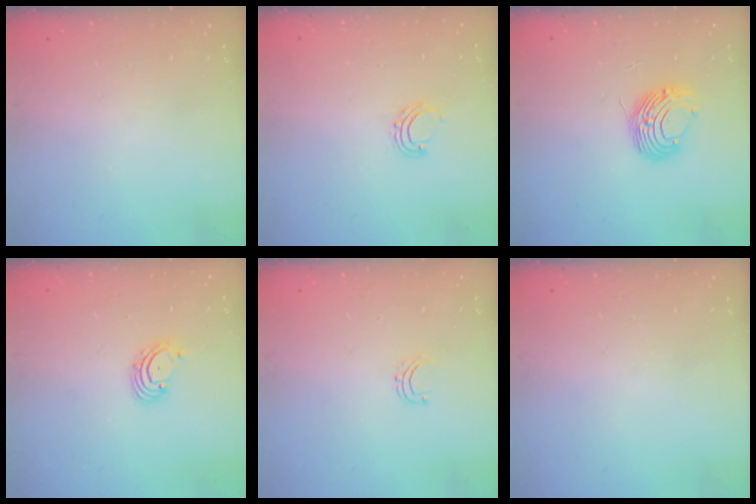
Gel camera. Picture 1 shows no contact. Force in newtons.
{"total": 5.4, "press": 5.3, "slide": 0.7}
{"total": 11.4, "press": 11.3, "slide": 1.1}
{"total": 2.6, "press": 2.5, "slide": 0.6}
{"total": 3.6, "press": 3.5, "slide": 0.4}
{"total": 0.0}